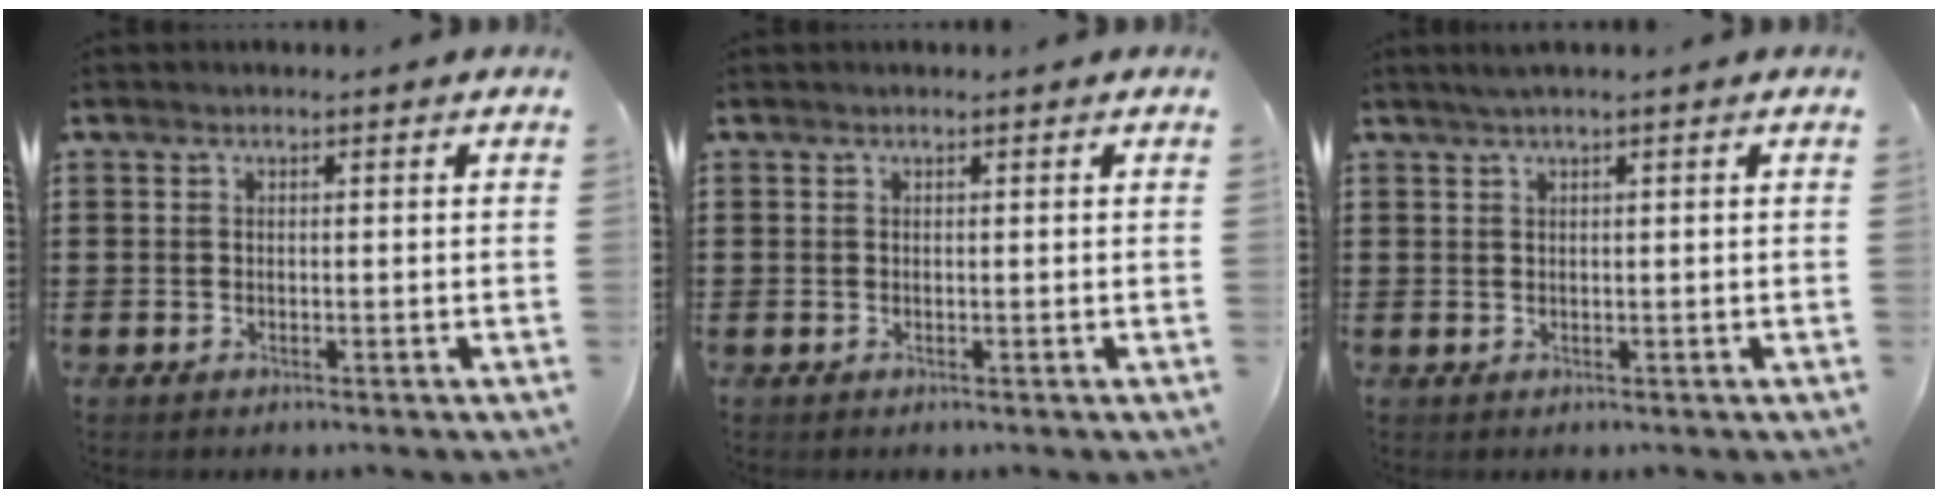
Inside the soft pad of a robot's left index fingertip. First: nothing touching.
{"total": 0.0}
{"total": 1.2, "force": [0.6, -0.1, 1.1], "torque": [-0.019, 0.000, 0.011]}